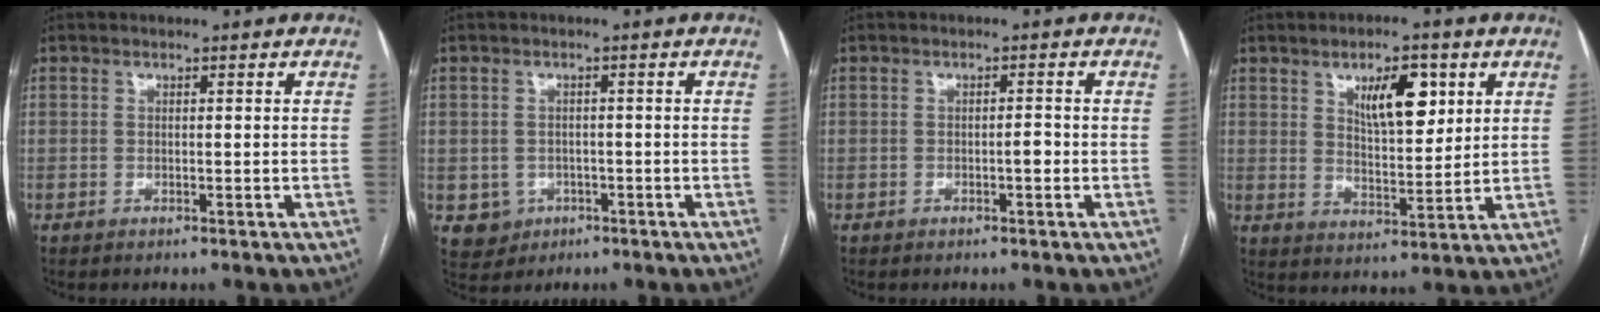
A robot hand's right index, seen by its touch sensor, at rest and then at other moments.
{"total": 4.1, "force": [-1.1, 3.9, 0.5], "torque": [0.001, 0.009, -0.005]}
{"total": 1.4, "force": [-0.5, 0.3, 1.2], "torque": [-0.018, 0.003, -0.010]}
{"total": 8.8, "force": [3.9, 3.3, 7.2], "torque": [-0.116, 0.003, 0.069]}